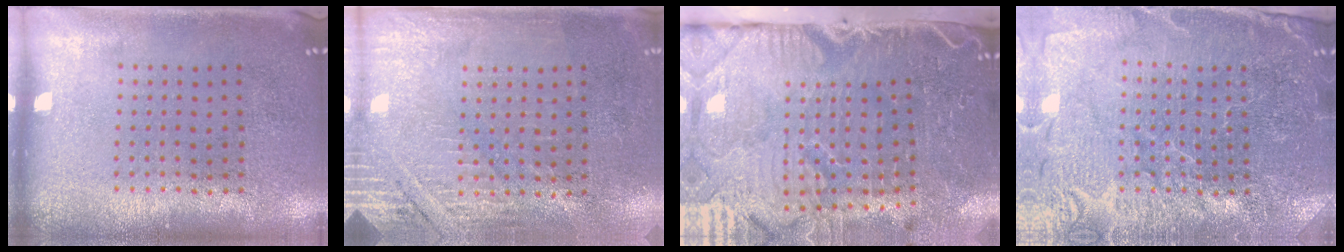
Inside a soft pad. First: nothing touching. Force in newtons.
{"total": 2.8, "press": 2.6, "slide": 0.9}
{"total": 5.4, "press": 4.4, "slide": 3.2}
{"total": 4.1, "press": 3.9, "slide": 1.3}